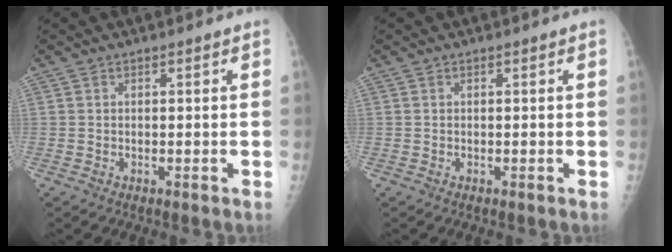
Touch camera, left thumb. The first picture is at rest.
{"total": 0.0}